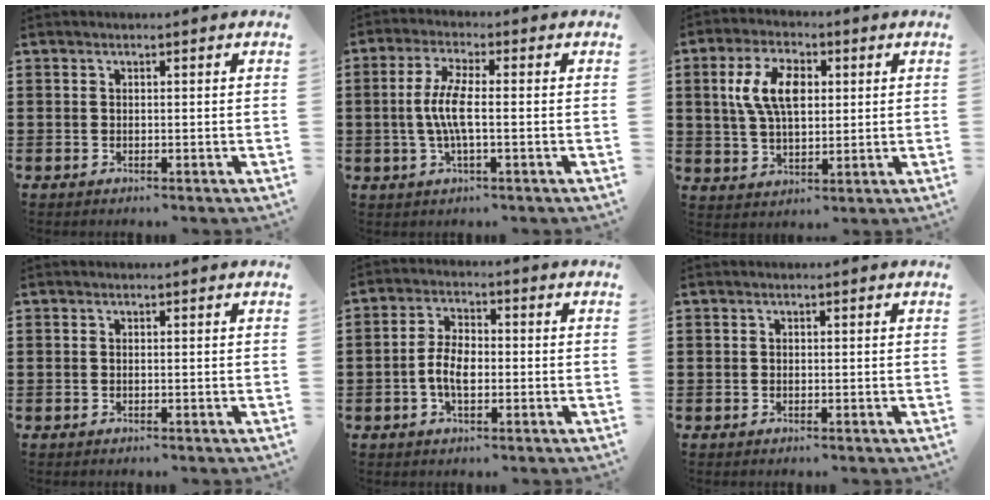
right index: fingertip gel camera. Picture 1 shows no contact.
{"total": 5.9, "force": [-0.7, 1.3, 5.8], "torque": [-0.132, -0.007, -0.024]}
{"total": 8.1, "force": [2.0, 4.4, 6.5], "torque": [-0.145, 0.016, 0.034]}
{"total": 0.0}
{"total": 5.2, "force": [-1.1, 2.7, 4.3], "torque": [-0.098, 0.001, -0.026]}
{"total": 0.0}